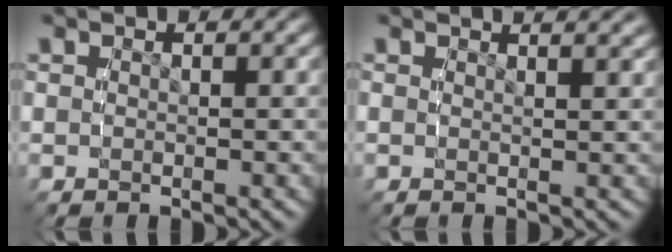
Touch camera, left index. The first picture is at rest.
{"total": 2.0, "force": [1.8, -0.1, 0.8], "torque": [-0.003, 0.006, 0.024]}